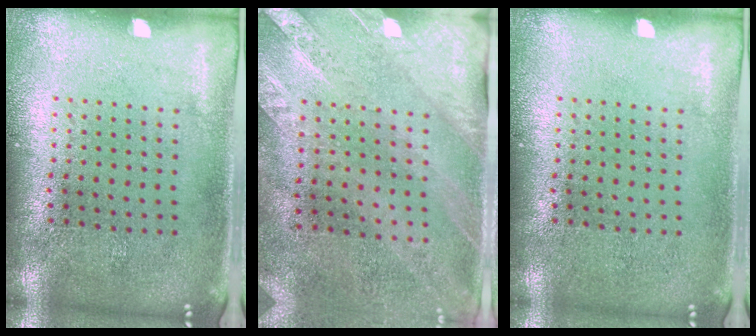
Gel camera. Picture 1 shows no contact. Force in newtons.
{"total": 2.5, "press": 2.1, "slide": 1.3}
{"total": 0.0}